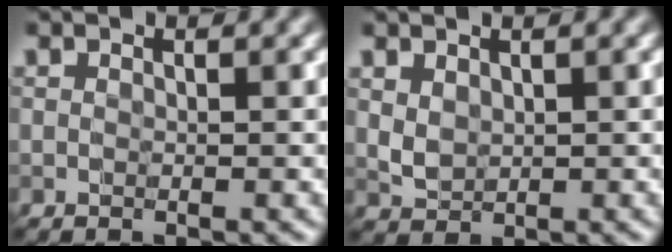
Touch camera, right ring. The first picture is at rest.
{"total": 1.4, "force": [0.7, 1.0, 0.6], "torque": [-0.015, -0.003, 0.020]}